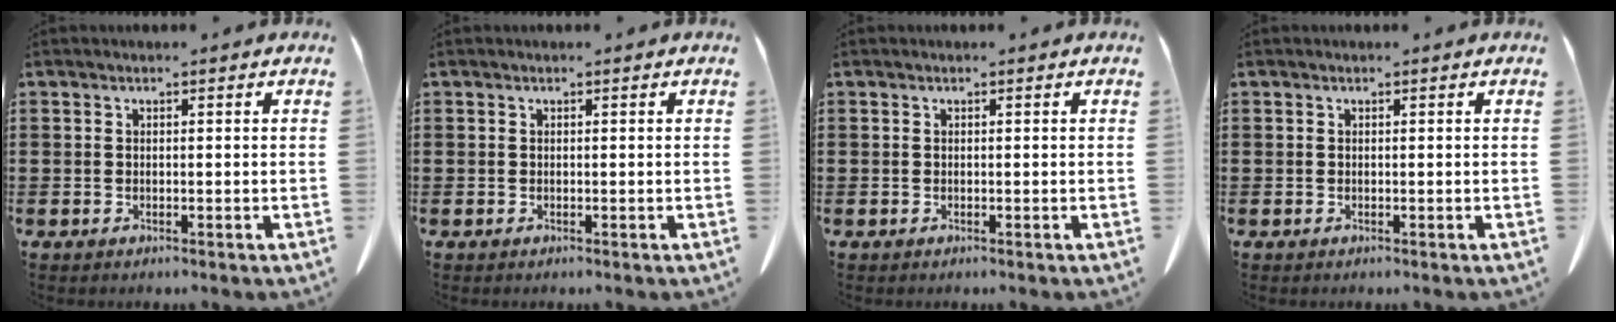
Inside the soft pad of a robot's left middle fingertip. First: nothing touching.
{"total": 0.0}
{"total": 0.0}
{"total": 0.0}